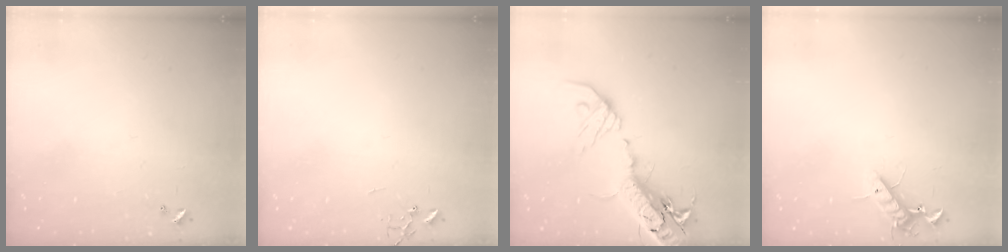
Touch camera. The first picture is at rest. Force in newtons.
{"total": 0.0}
{"total": 23.9, "press": 23.3, "slide": 5.5}
{"total": 10.0, "press": 9.8, "slide": 1.5}